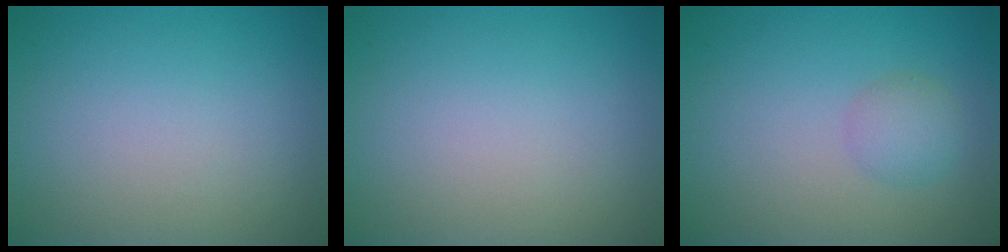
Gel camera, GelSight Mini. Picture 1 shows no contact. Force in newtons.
{"total": 0.0}
{"total": 2.0, "press": 2.0, "slide": 0.0}